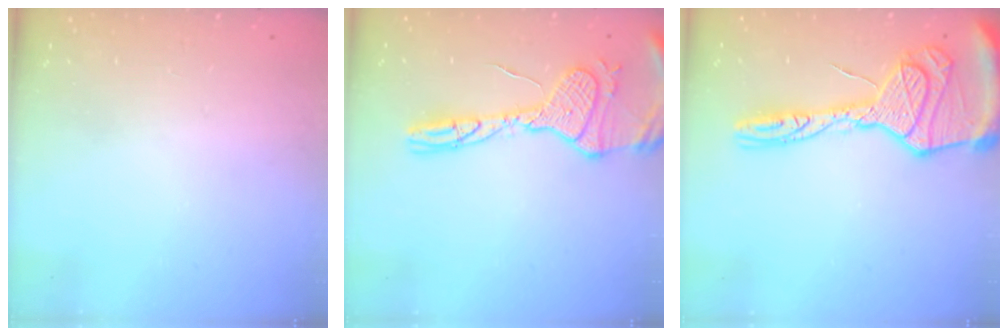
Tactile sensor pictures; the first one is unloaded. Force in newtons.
{"total": 17.0, "press": 17.0, "slide": 1.6}
{"total": 22.2, "press": 22.1, "slide": 2.0}